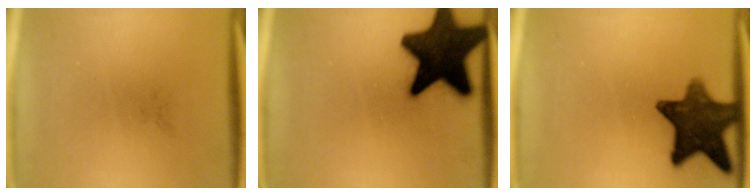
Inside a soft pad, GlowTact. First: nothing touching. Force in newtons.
{"total": 18.0}
{"total": 11.7}